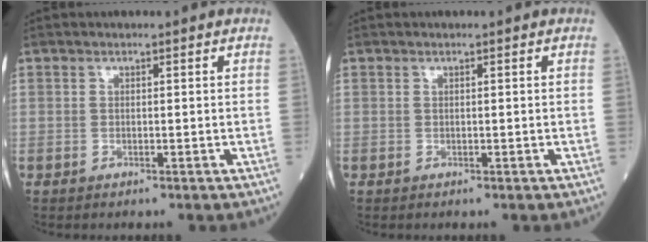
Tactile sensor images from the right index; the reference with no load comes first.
{"total": 0.0}